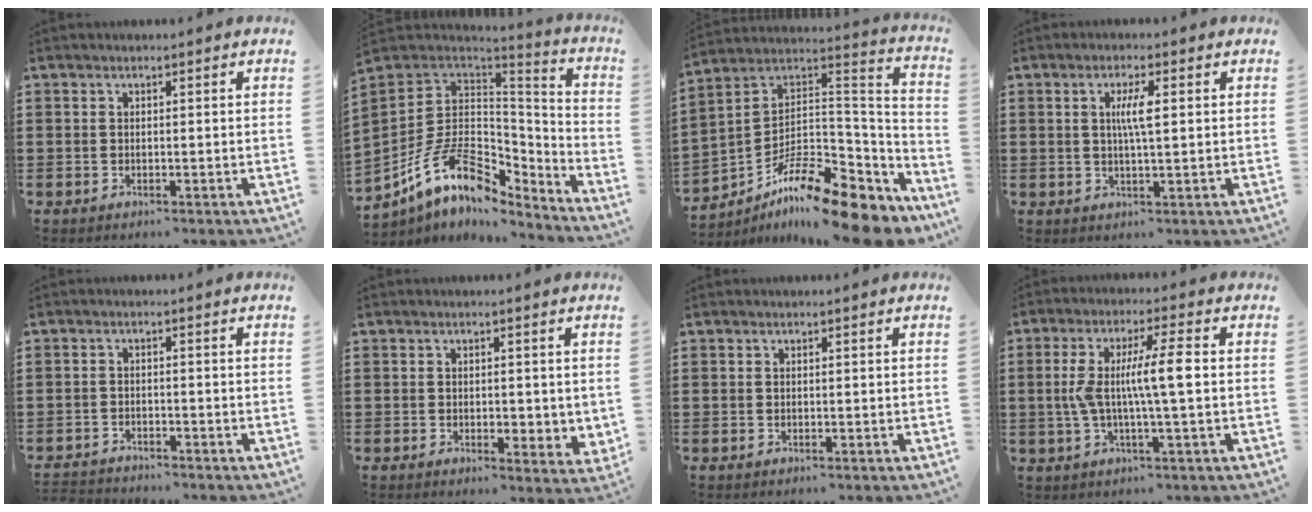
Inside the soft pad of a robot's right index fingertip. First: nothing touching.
{"total": 13.8, "force": [-6.1, 8.4, 9.0], "torque": [-0.198, 0.009, -0.106]}
{"total": 14.4, "force": [-10.5, 3.8, 9.1], "torque": [-0.146, 0.024, -0.190]}
{"total": 3.7, "force": [0.7, 0.5, 3.6], "torque": [-0.071, 0.002, 0.008]}
{"total": 1.9, "force": [-1.9, 0.2, -0.2], "torque": [-0.003, 0.002, -0.043]}
{"total": 2.0, "force": [0.3, 1.3, 1.5], "torque": [-0.024, 0.005, 0.004]}
{"total": 0.0}
{"total": 8.3, "force": [0.0, 0.5, 8.3], "torque": [-0.157, -0.002, -0.009]}